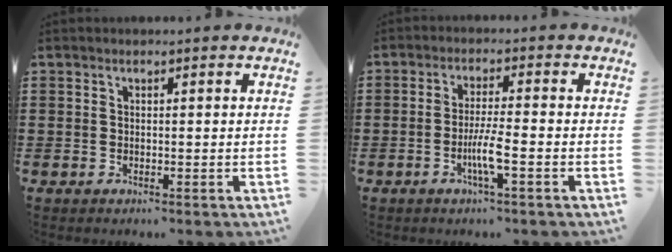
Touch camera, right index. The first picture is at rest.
{"total": 4.9, "force": [-1.9, 0.3, 4.6], "torque": [-0.091, -0.010, -0.037]}